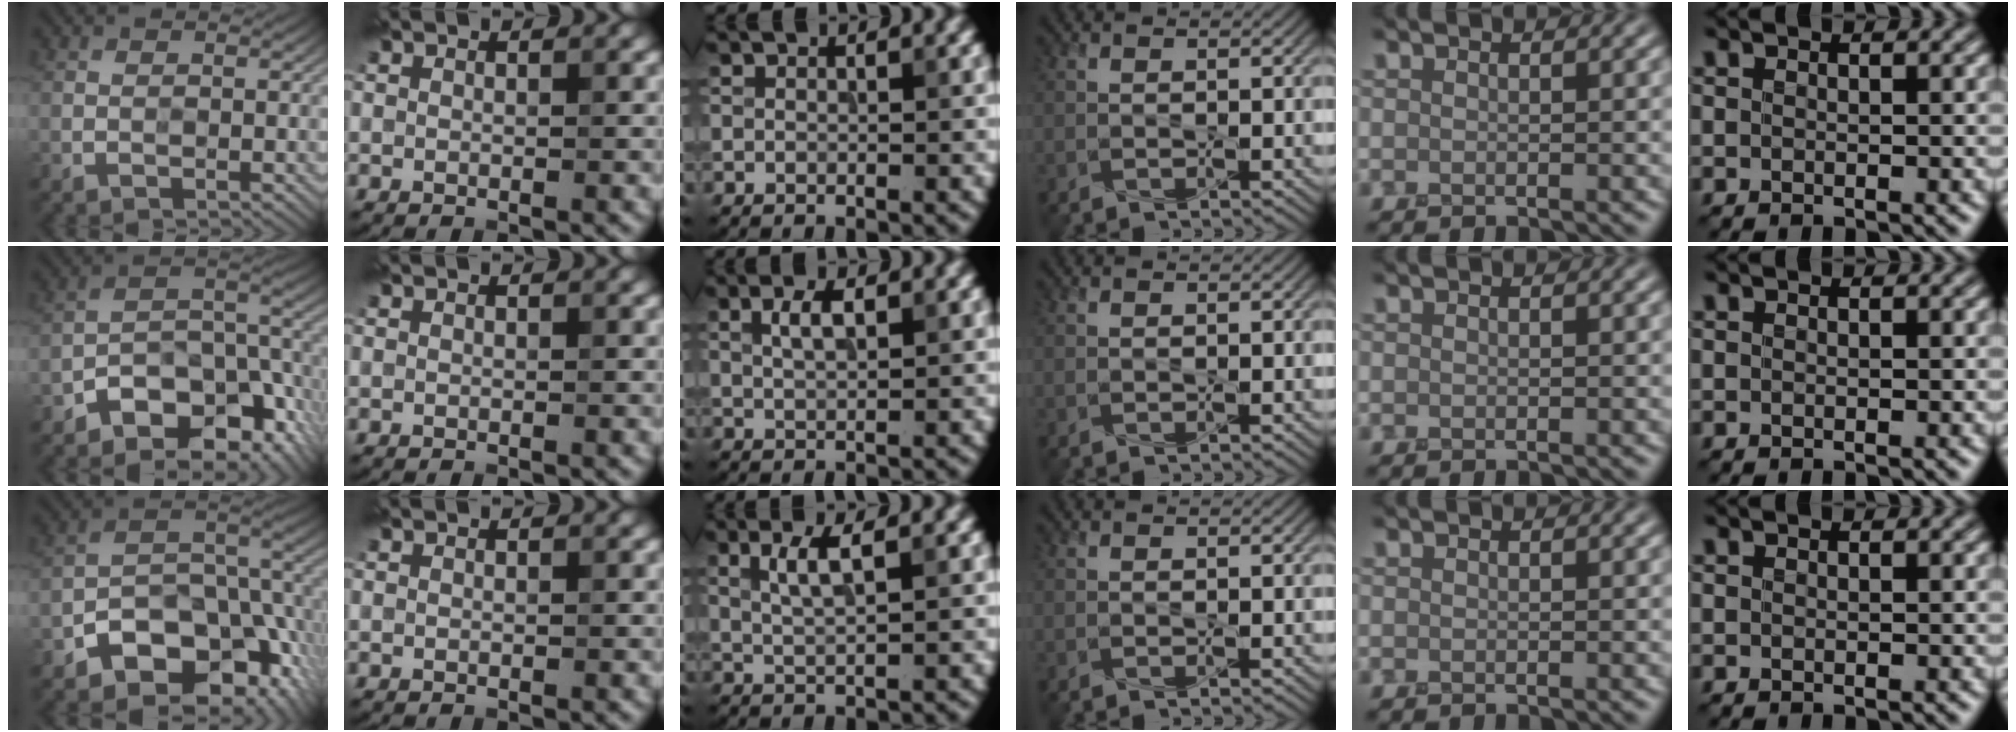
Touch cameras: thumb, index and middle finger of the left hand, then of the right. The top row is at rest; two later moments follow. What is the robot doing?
{"motion": "wipe", "object": "whiteboard"}